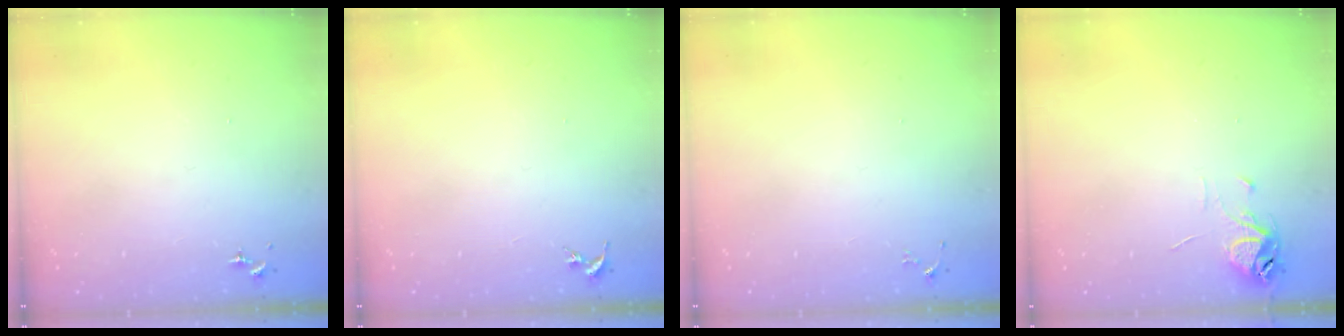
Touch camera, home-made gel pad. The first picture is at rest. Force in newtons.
{"total": 0.0}
{"total": 3.3, "press": 3.3, "slide": 0.5}
{"total": 6.4, "press": 6.4, "slide": 0.5}